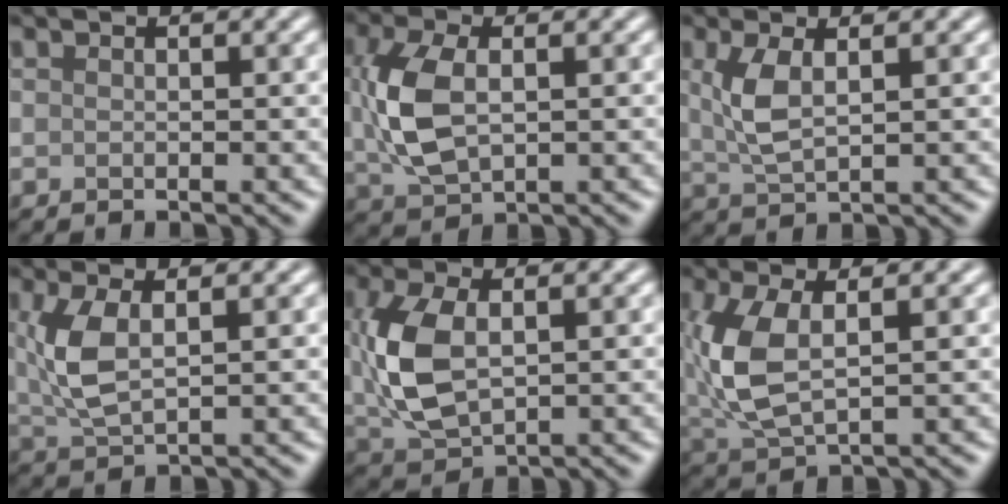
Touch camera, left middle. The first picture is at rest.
{"total": 6.1, "force": [0.7, 3.5, 4.9], "torque": [-0.118, 0.003, 0.017]}
{"total": 3.4, "force": [0.9, 1.3, 3.0], "torque": [-0.071, -0.001, 0.022]}
{"total": 4.4, "force": [1.0, 2.0, 3.9], "torque": [-0.095, 0.002, 0.023]}
{"total": 6.7, "force": [0.6, 3.9, 5.4], "torque": [-0.132, 0.003, 0.018]}
{"total": 5.9, "force": [0.8, 2.7, 5.1], "torque": [-0.132, -0.001, 0.019]}